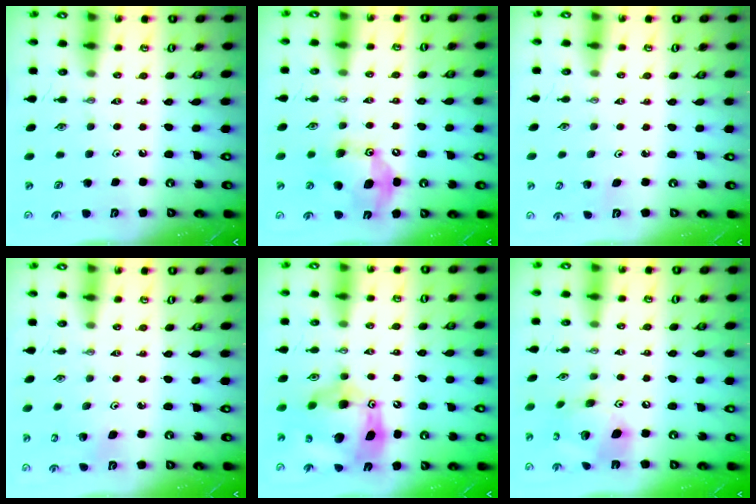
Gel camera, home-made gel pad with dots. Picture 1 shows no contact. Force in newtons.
{"total": 14.6, "press": 14.6, "slide": 0.2}
{"total": 1.0, "press": 1.0, "slide": 0.1}
{"total": 3.7, "press": 3.6, "slide": 0.8}
{"total": 18.2, "press": 18.1, "slide": 1.6}
{"total": 15.2, "press": 15.1, "slide": 1.5}